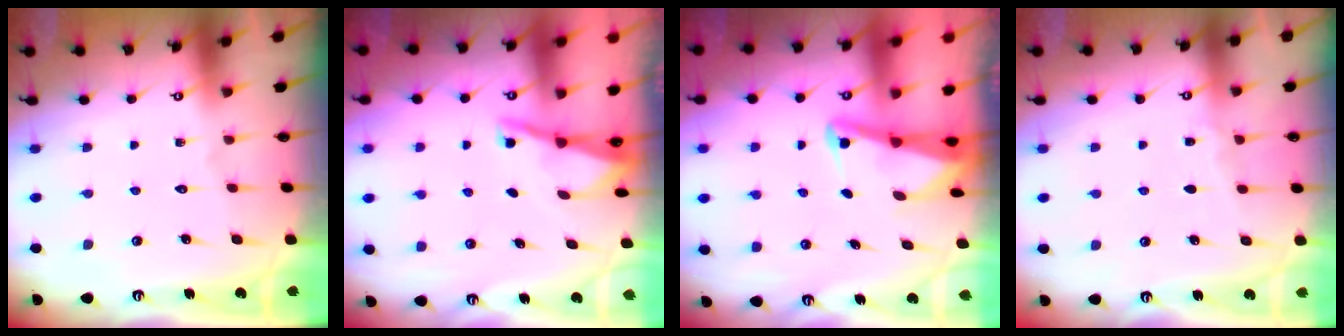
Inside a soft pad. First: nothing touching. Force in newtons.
{"total": 2.9, "press": 2.8, "slide": 0.3}
{"total": 2.5, "press": 2.4, "slide": 0.6}
{"total": 3.0, "press": 3.0, "slide": 0.3}